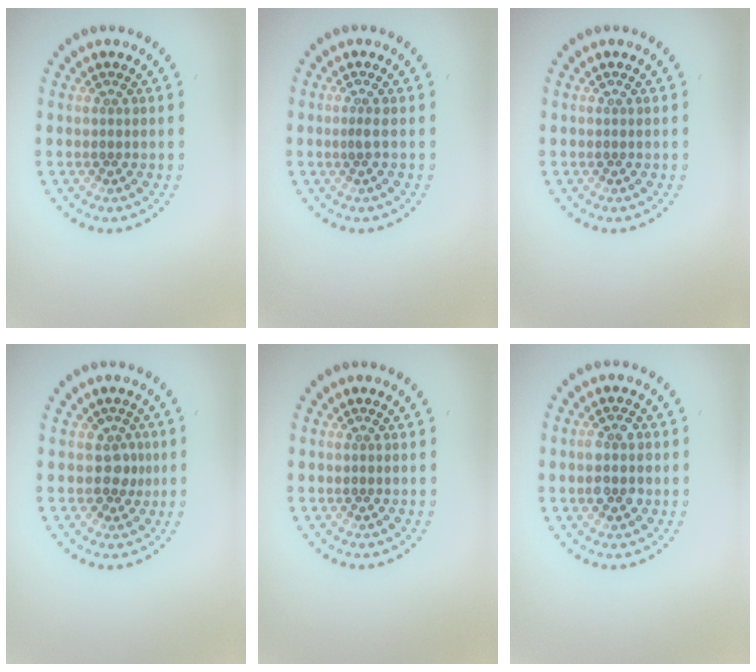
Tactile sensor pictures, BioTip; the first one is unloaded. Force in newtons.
{"total": 0.5, "press": 0.2, "slide": 0.5}
{"total": 0.0}
{"total": 1.9, "press": 1.4, "slide": 1.2}
{"total": 0.0}
{"total": 2.4, "press": 2.4, "slide": 0.3}